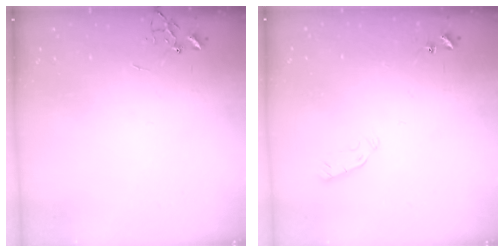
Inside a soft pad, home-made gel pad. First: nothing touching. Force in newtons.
{"total": 3.3, "press": 3.1, "slide": 1.0}